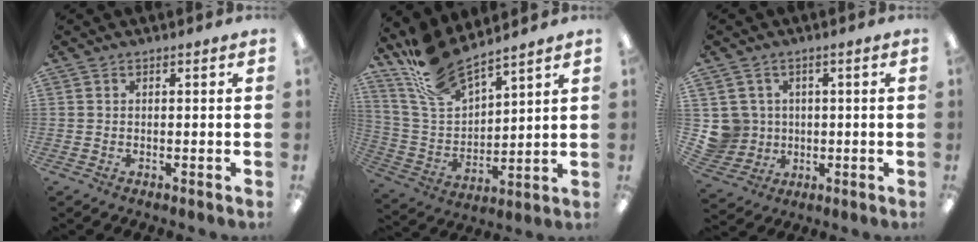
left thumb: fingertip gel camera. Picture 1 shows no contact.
{"total": 14.9, "force": [12.7, 5.0, 6.0], "torque": [-0.148, -0.071, 0.238]}
{"total": 6.4, "force": [1.1, 6.3, 0.5], "torque": [-0.023, 0.002, 0.028]}